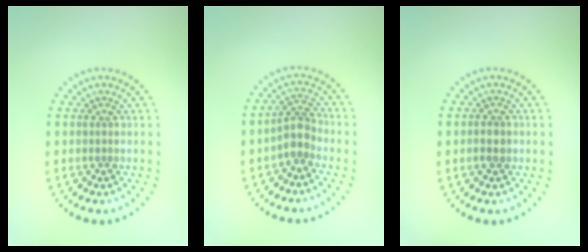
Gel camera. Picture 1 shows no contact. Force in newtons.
{"total": 2.5, "press": 2.0, "slide": 1.5}
{"total": 1.5, "press": 1.4, "slide": 0.4}